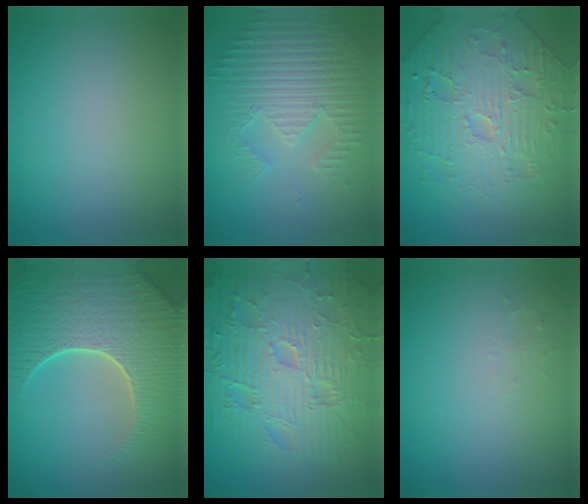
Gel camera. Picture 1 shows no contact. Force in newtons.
{"total": 3.8, "press": 3.6, "slide": 1.1}
{"total": 6.9, "press": 5.9, "slide": 3.5}
{"total": 9.1, "press": 6.5, "slide": 6.3}
{"total": 12.4, "press": 8.0, "slide": 9.5}
{"total": 0.8, "press": 0.8, "slide": 0.3}